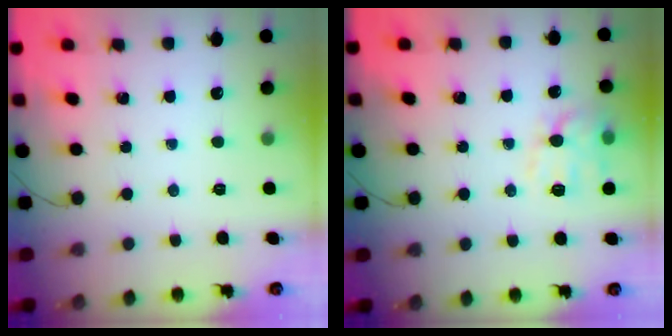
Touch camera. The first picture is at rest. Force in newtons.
{"total": 12.0, "press": 12.0, "slide": 0.1}